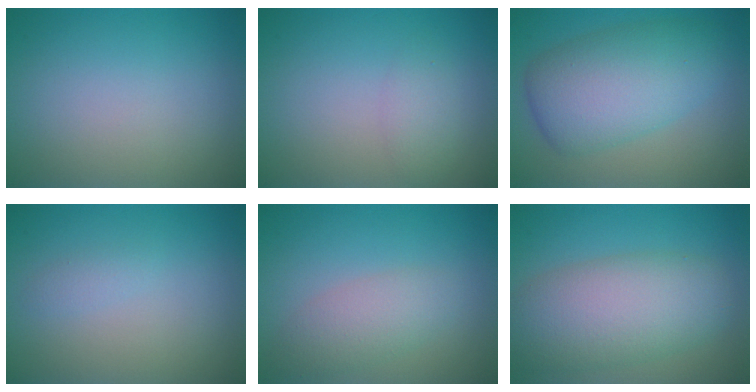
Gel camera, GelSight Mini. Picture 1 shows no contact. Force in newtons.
{"total": 1.5, "press": 1.5, "slide": 0.1}
{"total": 7.5, "press": 7.5, "slide": 0.4}
{"total": 0.8, "press": 0.7, "slide": 0.1}
{"total": 3.0, "press": 3.0, "slide": 0.1}
{"total": 7.7, "press": 7.7, "slide": 0.6}